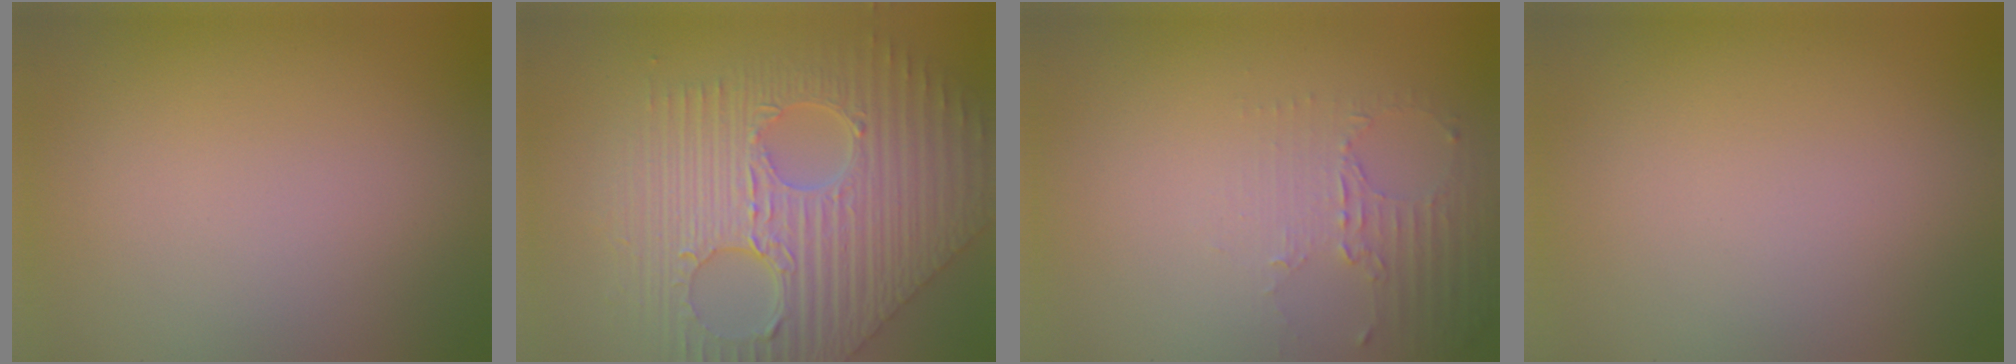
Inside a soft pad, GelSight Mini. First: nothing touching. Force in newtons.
{"total": 9.9, "press": 7.2, "slide": 6.9}
{"total": 2.2, "press": 1.7, "slide": 1.5}
{"total": 0.0}